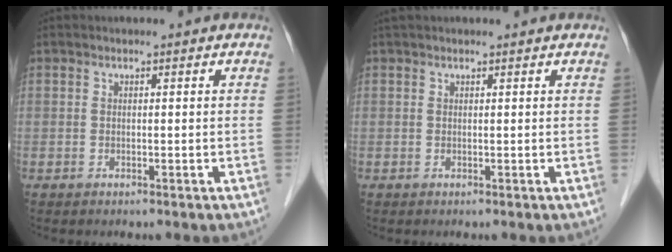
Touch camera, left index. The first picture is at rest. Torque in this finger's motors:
{"motor_torque": [-0.12, -0.25, -0.05, 0.00]}